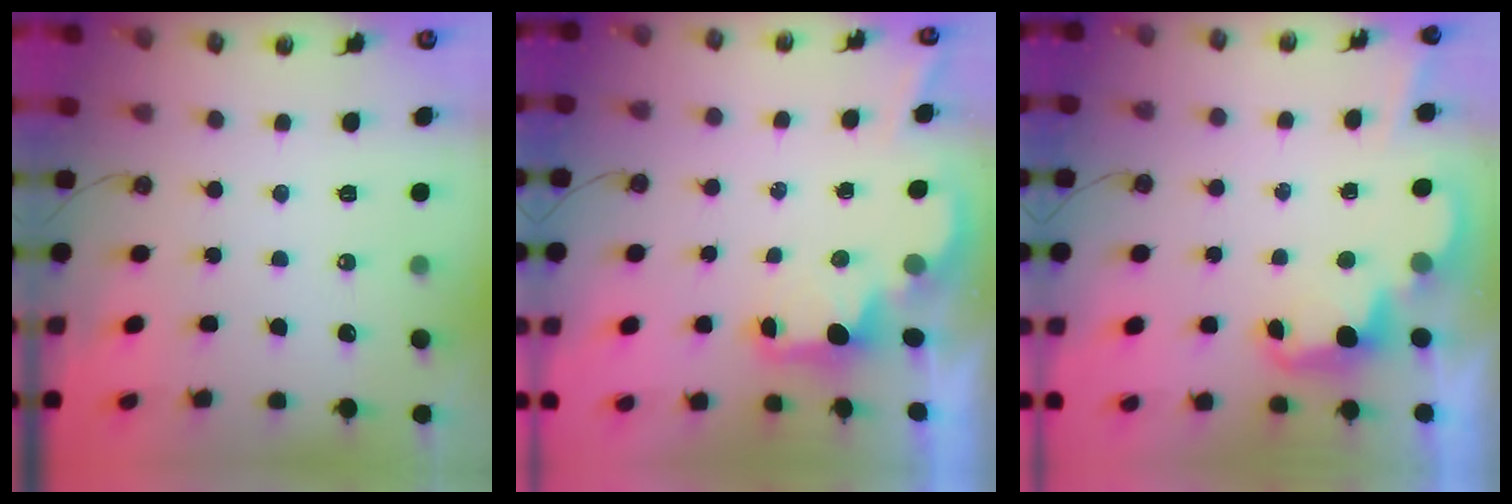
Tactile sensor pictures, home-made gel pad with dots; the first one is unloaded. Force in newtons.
{"total": 1.9, "press": 1.8, "slide": 0.7}
{"total": 2.5, "press": 2.4, "slide": 0.6}